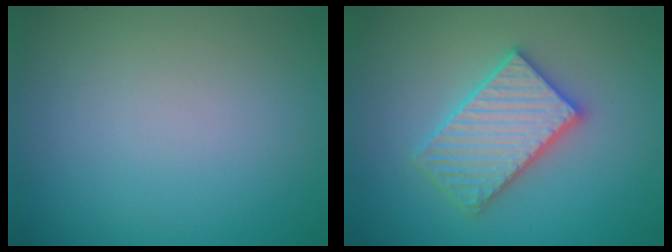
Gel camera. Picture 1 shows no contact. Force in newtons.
{"total": 5.4, "press": 5.3, "slide": 0.8}